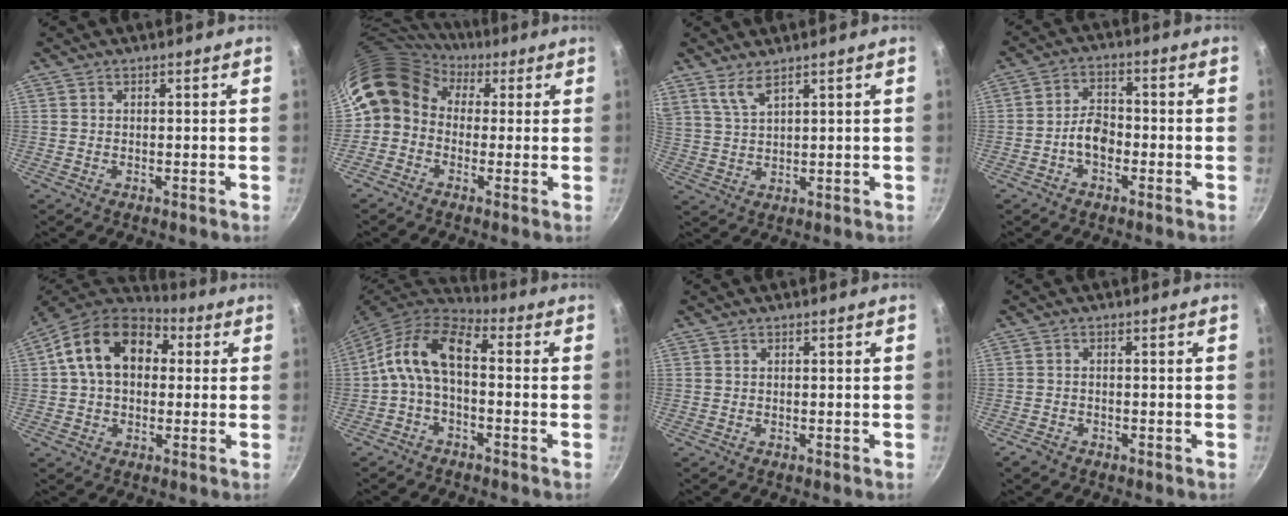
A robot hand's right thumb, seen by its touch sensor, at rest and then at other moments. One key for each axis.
{"total": 10.6, "fx": 2.1, "fy": 8.7, "fz": 5.6, "tx": -0.091, "ty": 0.023, "tz": 0.011}
{"total": 4.2, "fx": 3.2, "fy": 0.9, "fz": 2.6, "tx": -0.055, "ty": -0.020, "tz": 0.070}
{"total": 5.3, "fx": -2.0, "fy": 3.5, "fz": 3.5, "tx": -0.042, "ty": 0.031, "tz": -0.041}
{"total": 16.4, "fx": 3.3, "fy": 11.6, "fz": 11.0, "tx": -0.158, "ty": 0.029, "tz": 0.036}
{"total": 10.7, "fx": -0.9, "fy": 5.8, "fz": 9.0, "tx": -0.168, "ty": 0.042, "tz": -0.032}
{"total": 0.0}
{"total": 2.0, "fx": -1.5, "fy": 1.3, "fz": 0.7, "tx": -0.020, "ty": 0.017, "tz": -0.023}